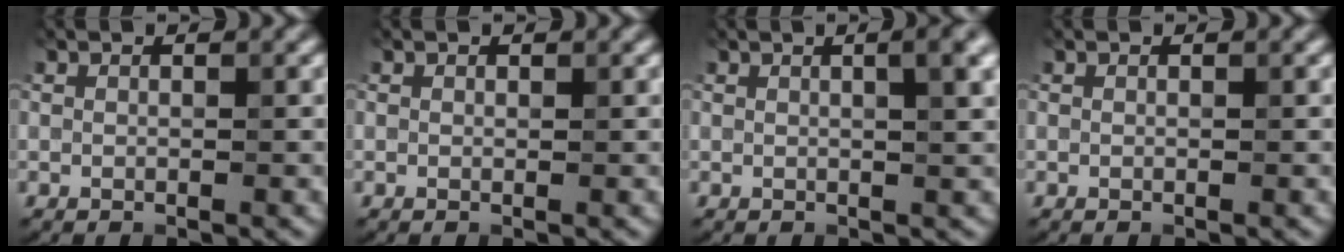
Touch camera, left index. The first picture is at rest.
{"total": 0.0}
{"total": 3.7, "force": [1.2, 1.2, 3.3], "torque": [-0.027, 0.012, 0.005]}
{"total": 0.0}